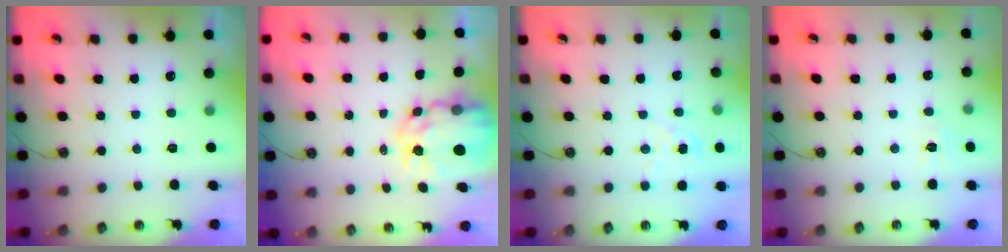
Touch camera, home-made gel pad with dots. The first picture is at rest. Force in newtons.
{"total": 11.9, "press": 11.8, "slide": 1.1}
{"total": 1.4, "press": 1.4, "slide": 0.2}
{"total": 3.3, "press": 3.3, "slide": 0.5}